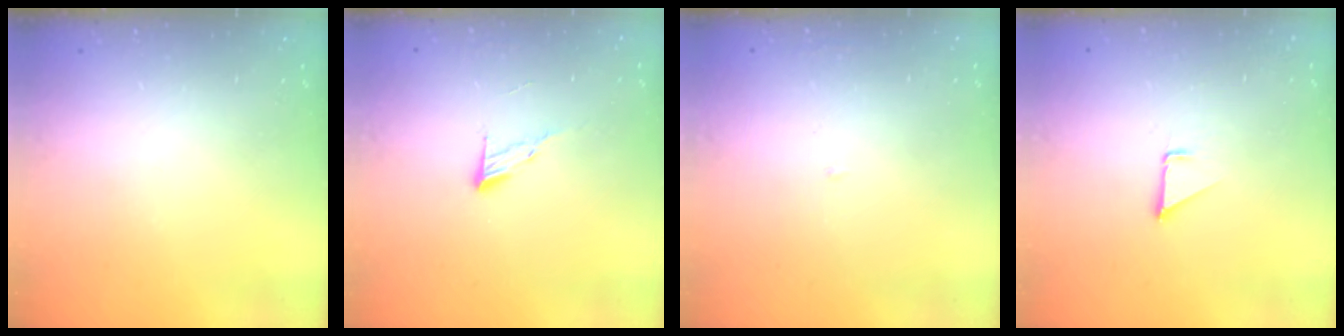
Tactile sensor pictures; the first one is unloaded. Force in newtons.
{"total": 5.9, "press": 5.9, "slide": 0.6}
{"total": 2.0, "press": 2.0, "slide": 0.2}
{"total": 1.3, "press": 1.3, "slide": 0.1}